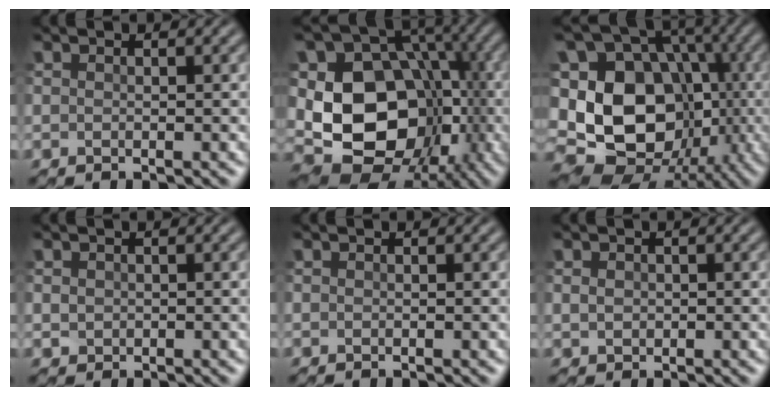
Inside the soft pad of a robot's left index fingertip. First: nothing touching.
{"total": 14.2, "force": [-2.0, 10.9, 8.9], "torque": [-0.156, -0.017, -0.034]}
{"total": 16.2, "force": [-2.6, 12.6, 9.8], "torque": [-0.189, -0.005, -0.035]}
{"total": 0.9, "force": [0.0, 0.9, 0.4], "torque": [-0.009, -0.005, 0.002]}
{"total": 0.0}
{"total": 1.2, "force": [0.0, 1.1, 0.6], "torque": [-0.012, -0.005, 0.004]}